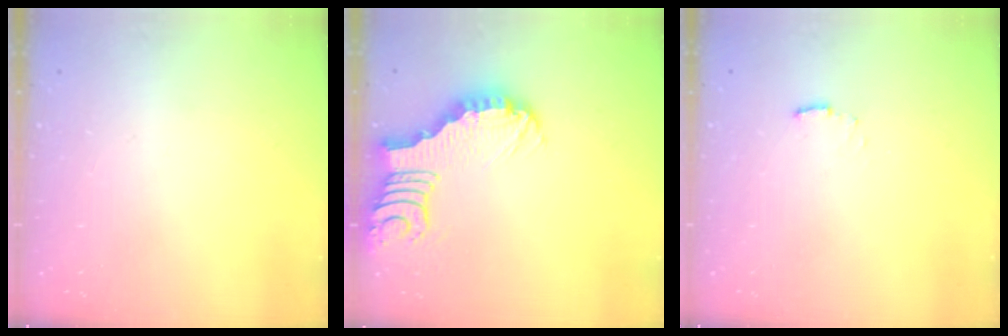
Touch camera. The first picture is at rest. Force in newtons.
{"total": 5.6, "press": 5.6, "slide": 0.6}
{"total": 2.9, "press": 2.9, "slide": 0.5}